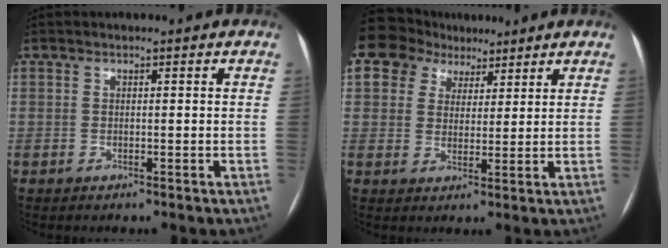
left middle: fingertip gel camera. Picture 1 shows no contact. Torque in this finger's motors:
{"motor_torque": [2.14, 0.00, 1.06, 0.21]}